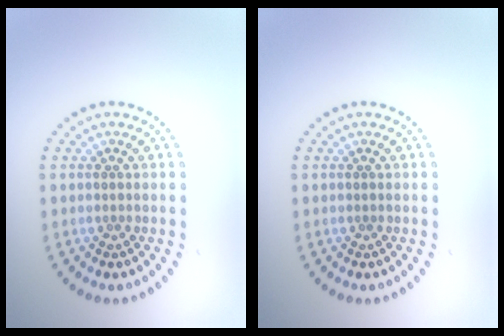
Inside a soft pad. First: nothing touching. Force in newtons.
{"total": 0.0}